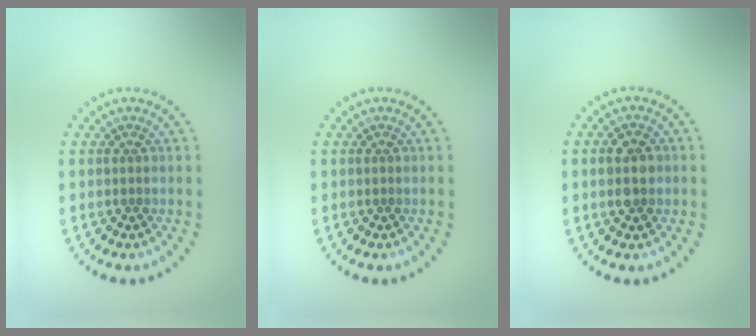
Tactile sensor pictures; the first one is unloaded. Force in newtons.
{"total": 0.0}
{"total": 2.9, "press": 2.9, "slide": 0.2}